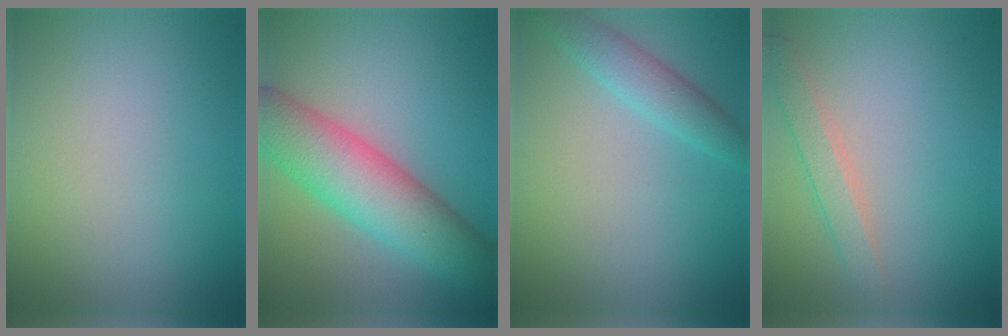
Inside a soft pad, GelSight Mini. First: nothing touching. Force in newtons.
{"total": 9.6, "press": 9.6, "slide": 0.3}
{"total": 2.9, "press": 2.9, "slide": 0.1}
{"total": 2.4, "press": 2.4, "slide": 0.1}